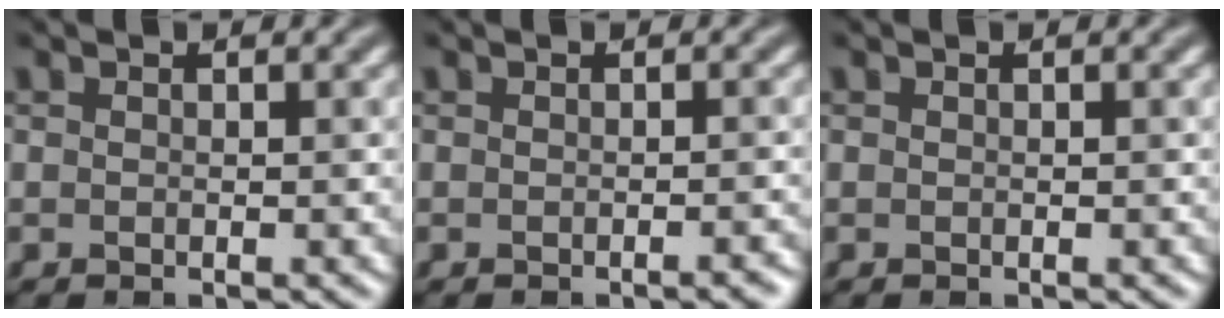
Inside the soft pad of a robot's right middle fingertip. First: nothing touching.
{"total": 1.0, "force": [-0.6, 0.2, 0.8], "torque": [-0.006, 0.001, -0.011]}
{"total": 0.0}